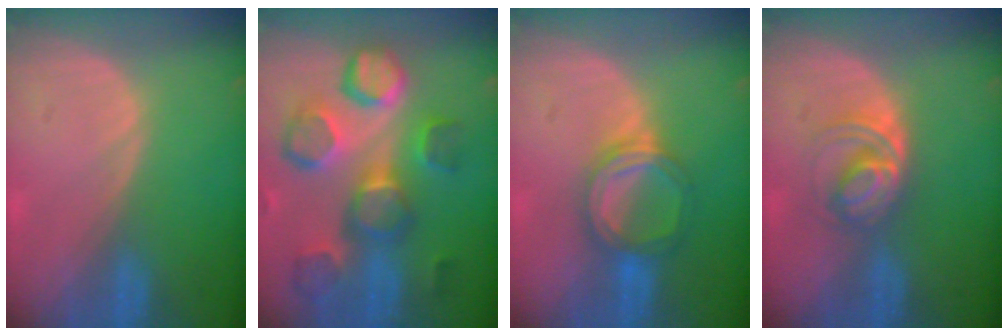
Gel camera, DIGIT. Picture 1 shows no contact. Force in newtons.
{"total": 11.9, "press": 10.9, "slide": 4.6}
{"total": 5.7, "press": 5.4, "slide": 1.5}
{"total": 5.2, "press": 5.0, "slide": 1.2}